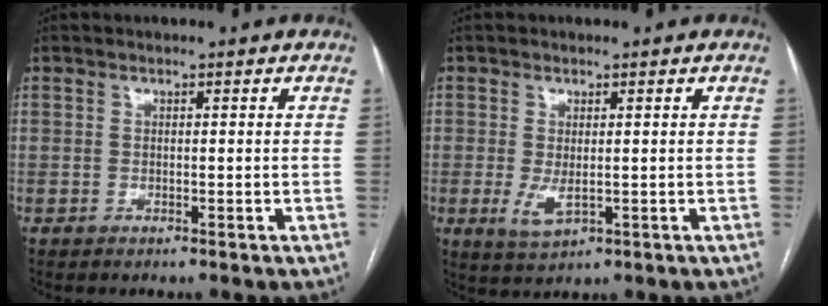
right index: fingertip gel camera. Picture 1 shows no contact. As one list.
[{"total": 3.3, "force": [-0.4, 1.5, 2.9], "torque": [-0.056, -0.011, 0.003]}]